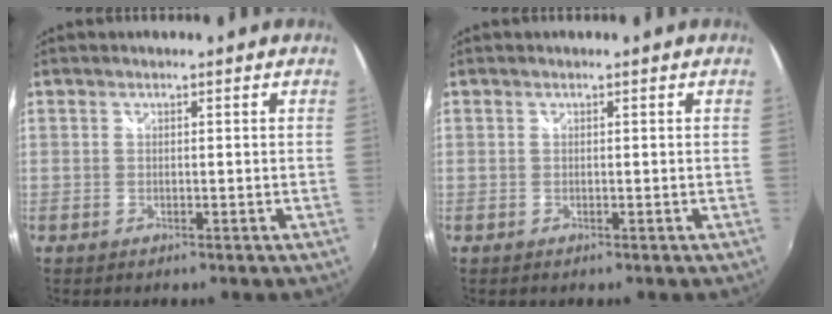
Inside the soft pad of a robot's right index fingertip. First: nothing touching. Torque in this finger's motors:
{"motor_torque": [0.00, 0.00, 0.00, 0.00]}